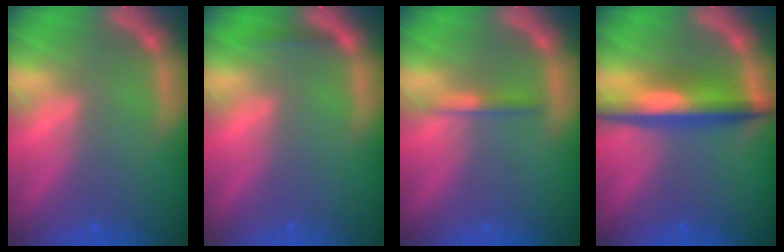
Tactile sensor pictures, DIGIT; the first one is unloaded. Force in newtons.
{"total": 0.9}
{"total": 1.4}
{"total": 6.0}